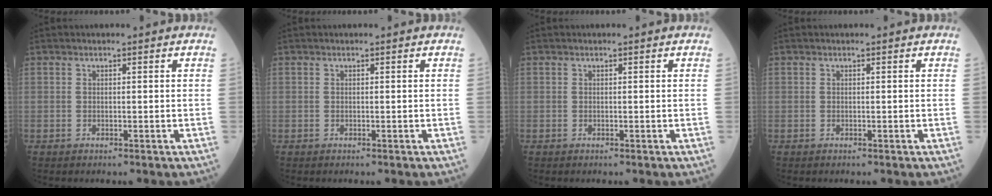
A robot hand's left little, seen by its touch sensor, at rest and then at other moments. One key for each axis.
{"total": 0.0}
{"total": 0.0}
{"total": 0.0}